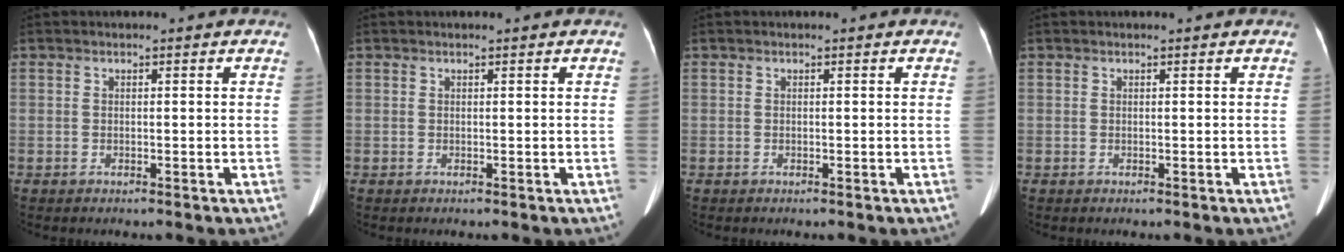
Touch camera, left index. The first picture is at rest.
{"total": 0.0}
{"total": 0.0}
{"total": 0.0}